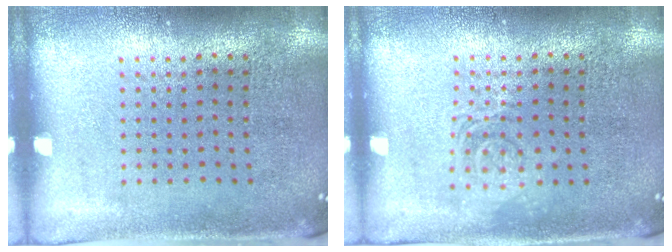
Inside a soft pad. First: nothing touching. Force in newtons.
{"total": 2.0, "press": 2.0, "slide": 0.3}